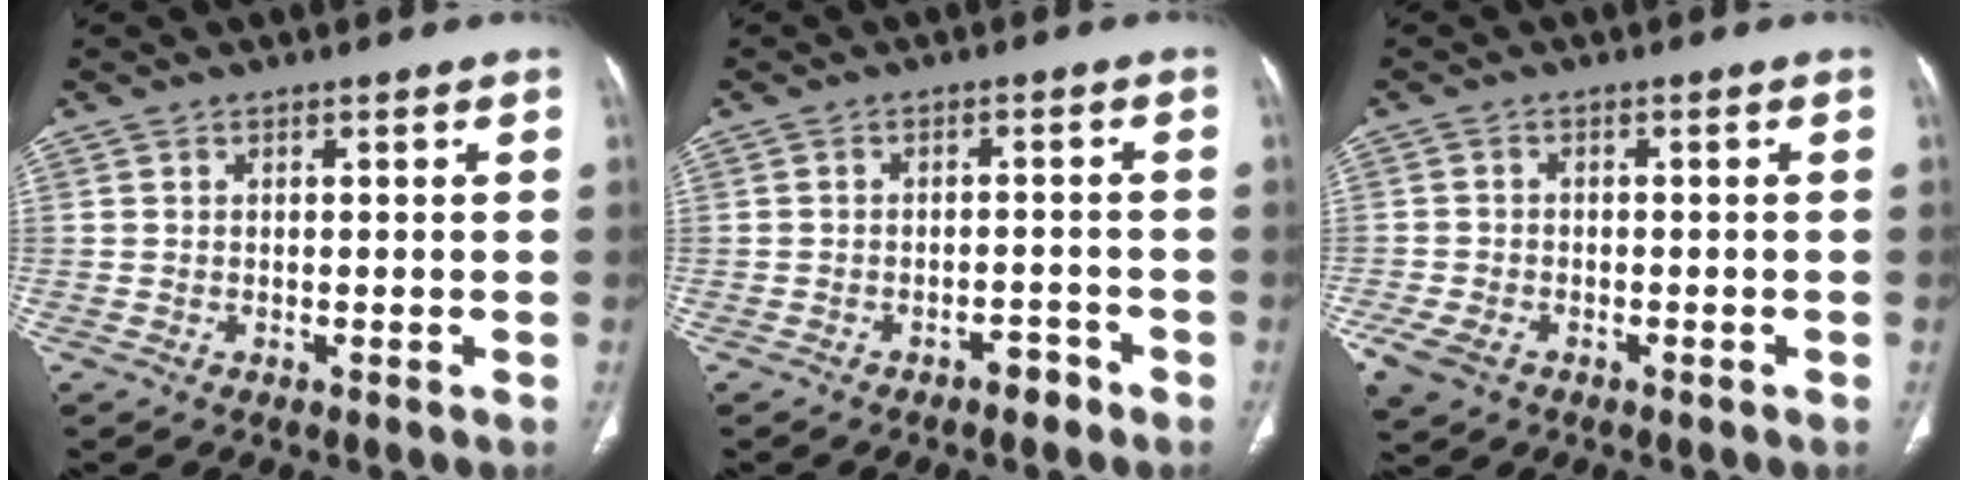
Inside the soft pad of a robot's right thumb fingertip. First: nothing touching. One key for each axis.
{"total": 2.8, "fx": -2.1, "fy": 1.3, "fz": 1.3, "tx": -0.012, "ty": 0.018, "tz": -0.028}
{"total": 6.2, "fx": -3.1, "fy": 4.1, "fz": 3.3, "tx": -0.078, "ty": 0.005, "tz": -0.051}